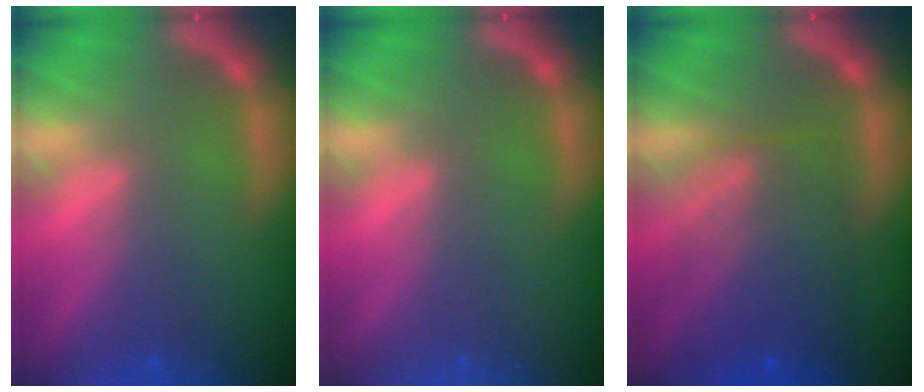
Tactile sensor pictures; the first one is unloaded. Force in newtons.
{"total": 0.0}
{"total": 7.5}